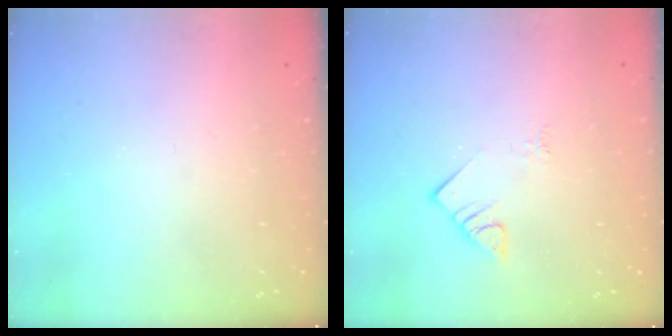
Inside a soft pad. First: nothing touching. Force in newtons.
{"total": 3.8, "press": 3.7, "slide": 0.6}